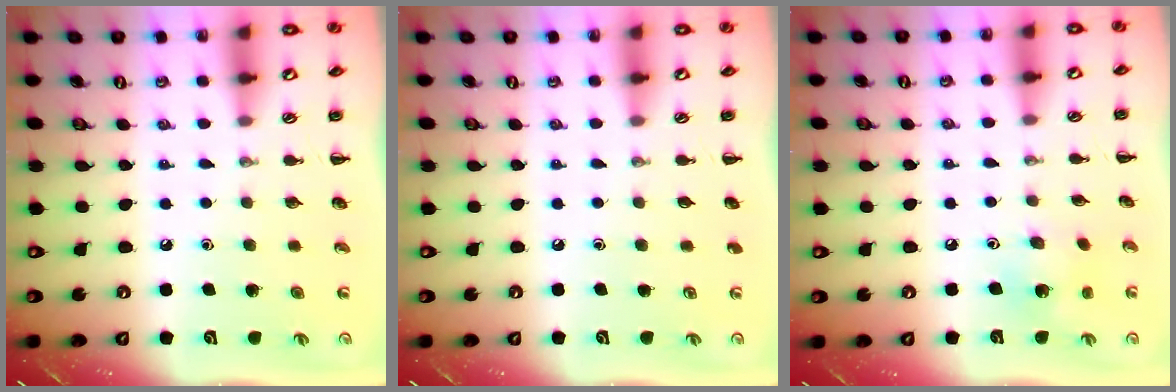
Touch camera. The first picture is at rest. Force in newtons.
{"total": 0.0}
{"total": 4.0, "press": 3.9, "slide": 0.8}